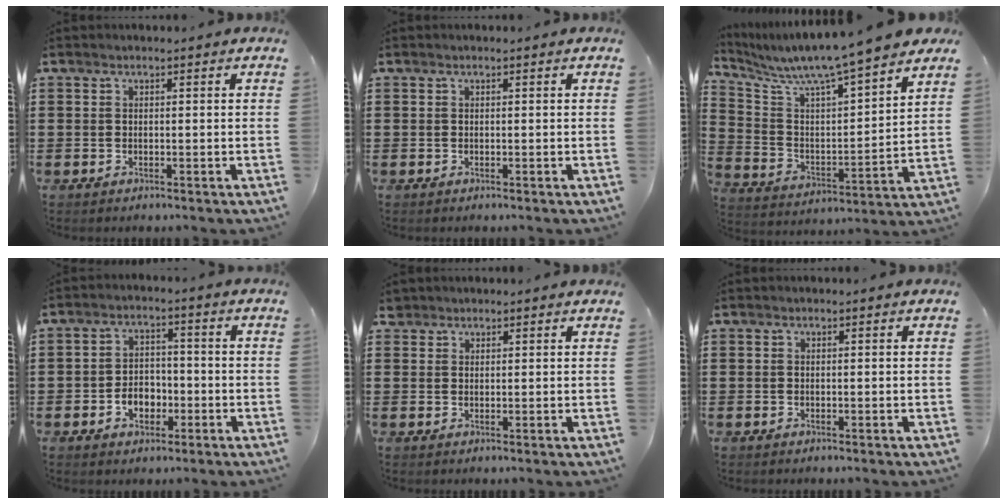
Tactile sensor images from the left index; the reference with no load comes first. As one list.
[{"total": 0.0}, {"total": 7.6, "force": [6.9, -0.2, 3.2], "torque": [-0.094, -0.060, 0.111]}, {"total": 4.2, "force": [-1.7, 2.7, 2.7], "torque": [-0.042, 0.003, -0.035]}, {"total": 1.8, "force": [1.5, 0.9, 0.2], "torque": [-0.010, 0.006, 0.029]}, {"total": 0.0}]